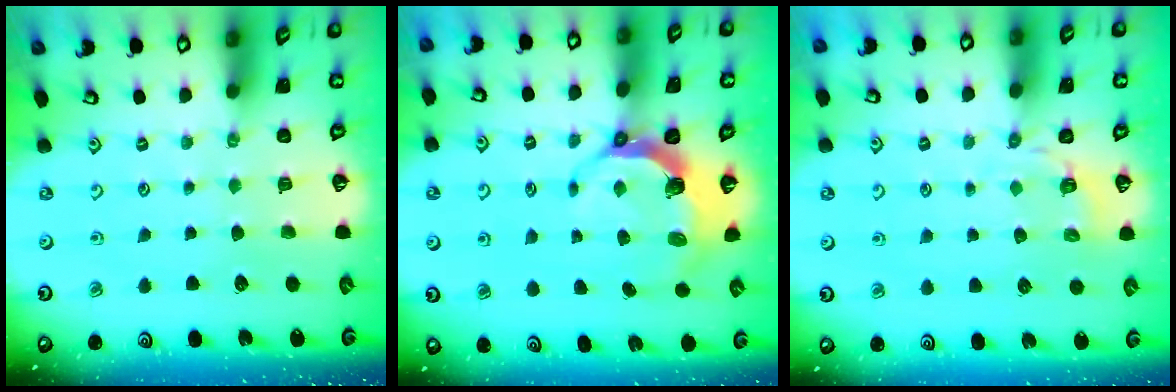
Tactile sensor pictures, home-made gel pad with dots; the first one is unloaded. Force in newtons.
{"total": 6.6, "press": 5.1, "slide": 4.2}
{"total": 3.1, "press": 2.1, "slide": 2.3}